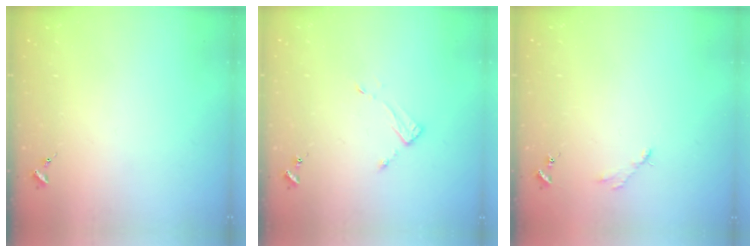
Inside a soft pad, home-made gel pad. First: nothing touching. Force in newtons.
{"total": 3.5, "press": 3.5, "slide": 0.1}
{"total": 2.8, "press": 2.8, "slide": 0.4}